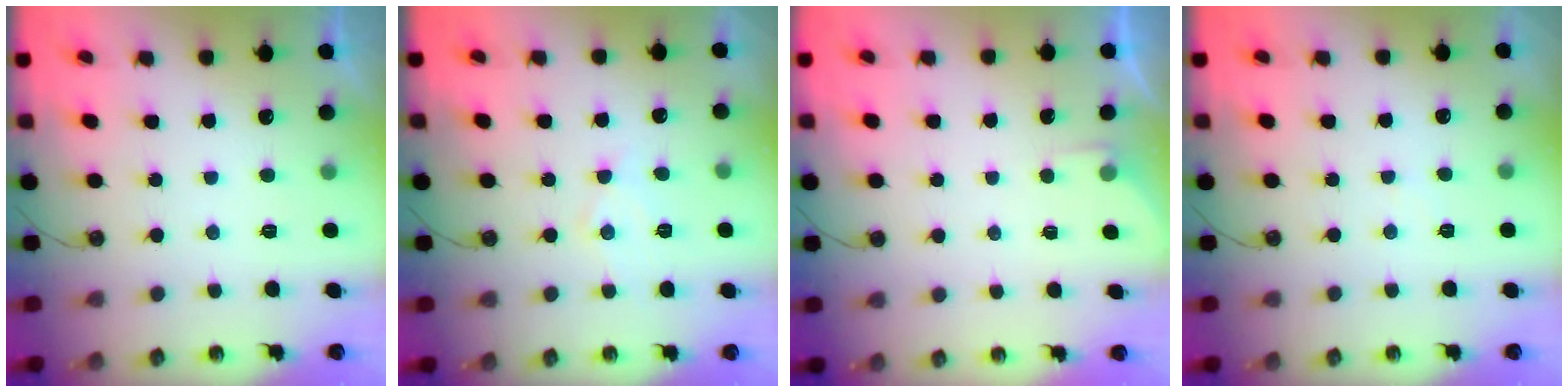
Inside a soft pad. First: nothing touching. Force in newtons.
{"total": 7.4, "press": 7.4, "slide": 0.1}
{"total": 2.0, "press": 2.0, "slide": 0.4}
{"total": 3.2, "press": 3.1, "slide": 0.5}